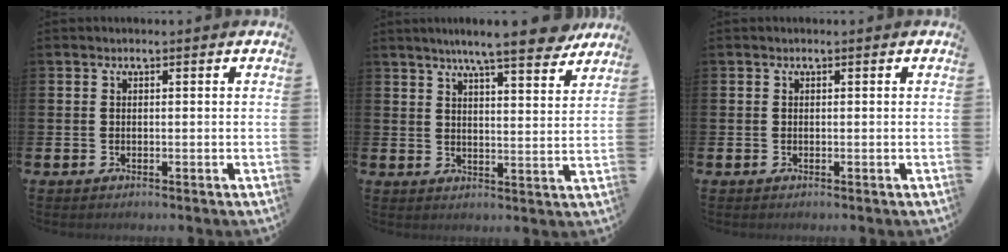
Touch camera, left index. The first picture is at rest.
{"total": 8.4, "force": [7.4, 0.6, 3.9], "torque": [-0.063, -0.042, 0.125]}
{"total": 0.0}